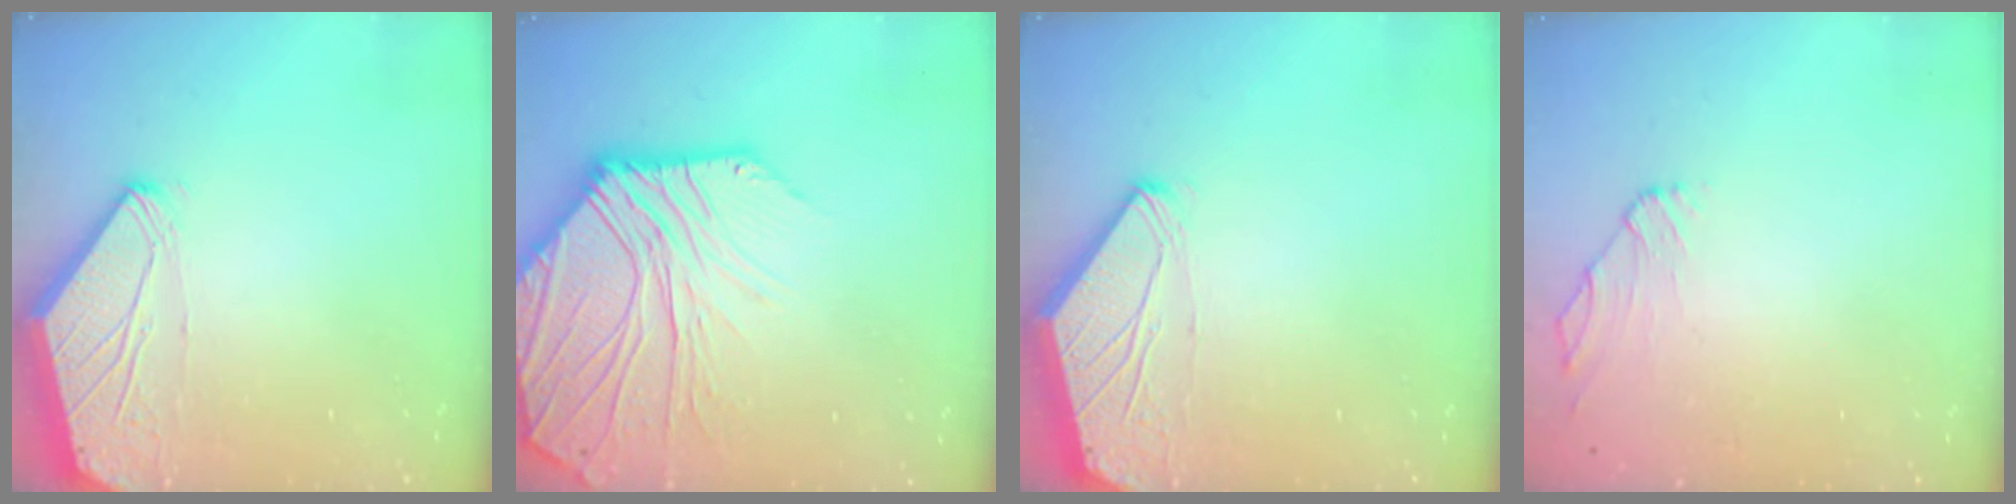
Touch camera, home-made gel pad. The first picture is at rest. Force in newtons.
{"total": 19.5, "press": 19.3, "slide": 2.6}
{"total": 0.0}
{"total": 0.9, "press": 0.8, "slide": 0.5}